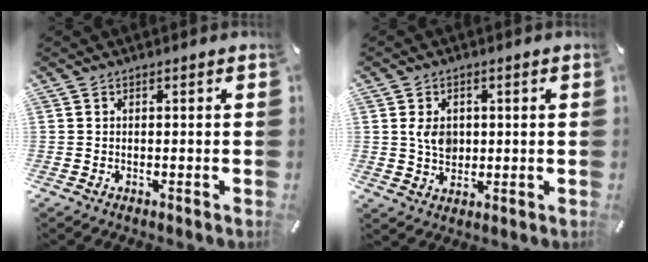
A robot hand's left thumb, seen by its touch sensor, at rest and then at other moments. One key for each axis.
{"total": 5.1, "fx": 0.7, "fy": 4.2, "fz": 2.8, "tx": -0.050, "ty": 0.000, "tz": 0.009}